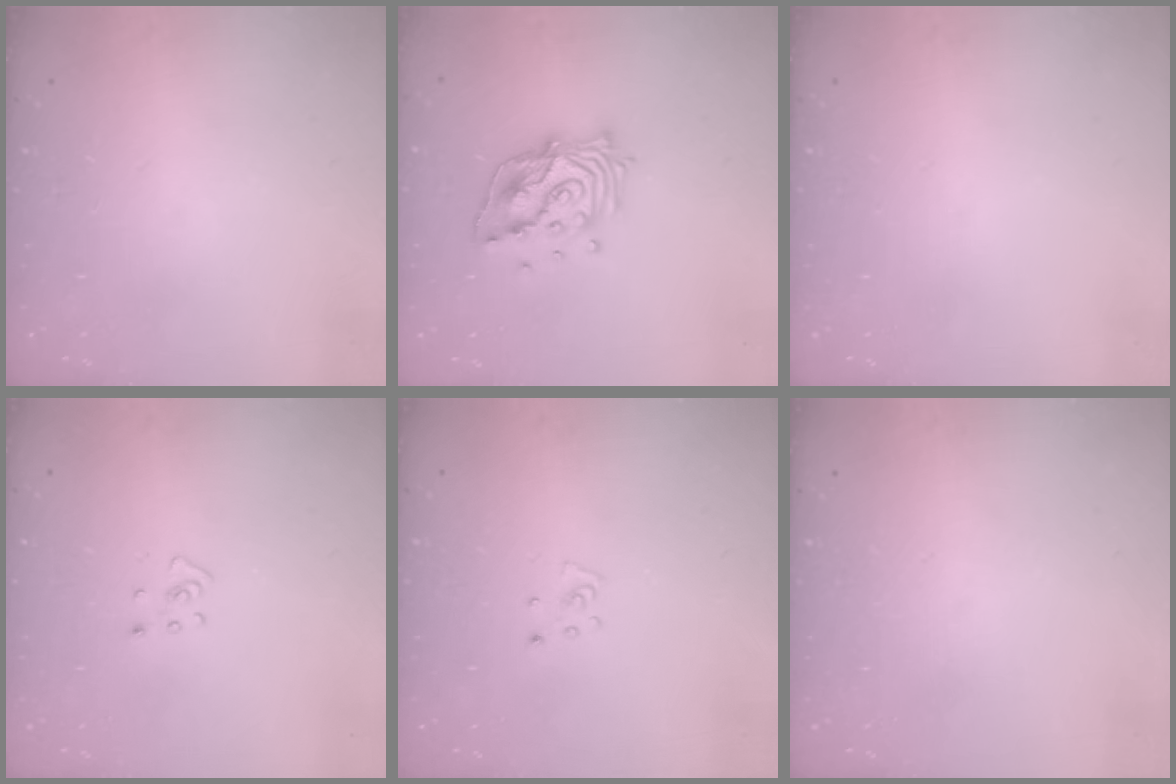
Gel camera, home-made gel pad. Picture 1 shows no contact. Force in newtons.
{"total": 14.7, "press": 14.6, "slide": 1.3}
{"total": 0.0}
{"total": 3.6, "press": 3.6, "slide": 0.2}
{"total": 3.1, "press": 3.1, "slide": 0.3}
{"total": 0.0}